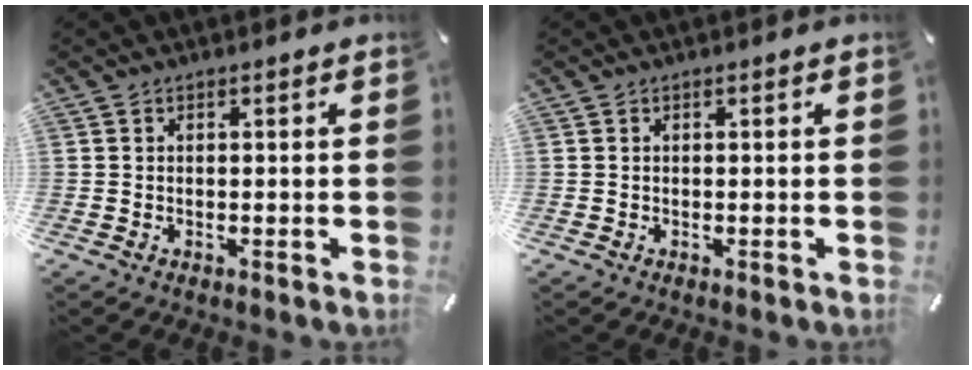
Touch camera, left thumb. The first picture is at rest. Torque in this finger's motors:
{"motor_torque": [0.00, 0.01, 0.00, 0.00, 0.00]}